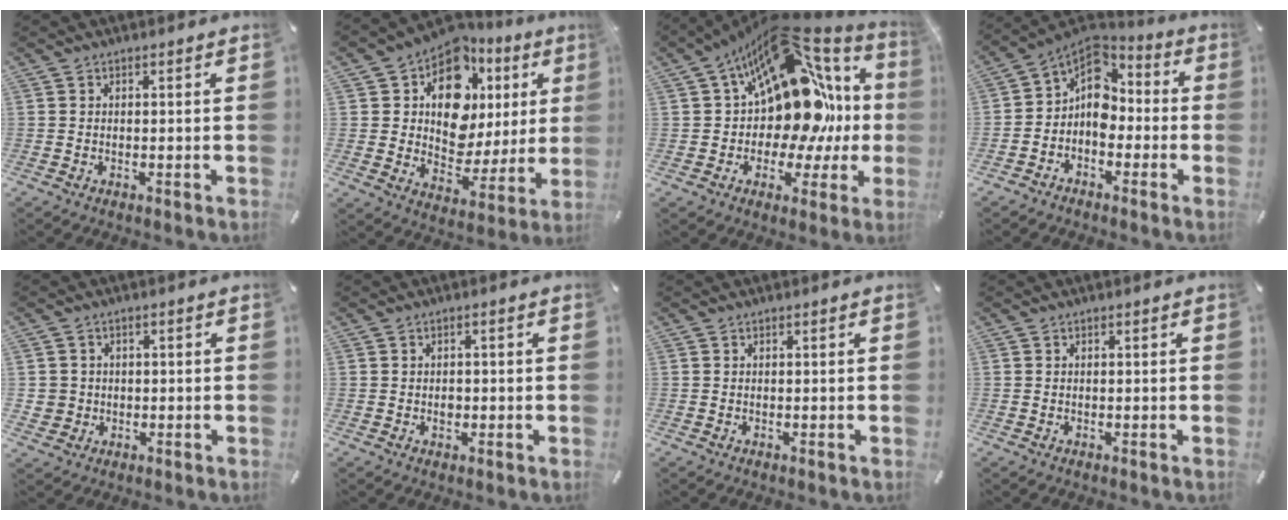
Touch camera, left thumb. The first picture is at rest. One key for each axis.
{"total": 15.3, "fx": 6.5, "fy": 10.9, "fz": 8.6, "tx": -0.133, "ty": -0.047, "tz": 0.118}
{"total": 22.1, "fx": 6.4, "fy": 14.3, "fz": 15.6, "tx": -0.229, "ty": -0.066, "tz": 0.120}
{"total": 8.5, "fx": -0.7, "fy": 7.0, "fz": 4.8, "tx": -0.088, "ty": 0.001, "tz": -0.014}
{"total": 4.0, "fx": -0.6, "fy": 3.9, "fz": 0.3, "tx": -0.002, "ty": 0.006, "tz": -0.010}
{"total": 1.8, "fx": -0.3, "fy": 1.4, "fz": 1.1, "tx": -0.024, "ty": 0.004, "tz": -0.006}
{"total": 0.0}
{"total": 0.0}